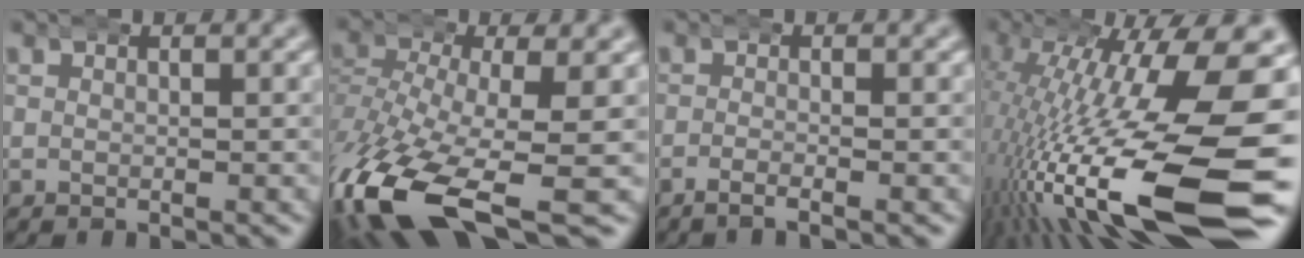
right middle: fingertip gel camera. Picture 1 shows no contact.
{"total": 10.2, "force": [-5.7, 4.1, 7.4], "torque": [-0.178, -0.060, -0.062]}
{"total": 1.5, "force": [-1.1, -0.1, 0.9], "torque": [-0.022, -0.002, -0.022]}
{"total": 19.5, "force": [-5.5, 7.1, 17.3], "torque": [-0.265, -0.033, -0.057]}